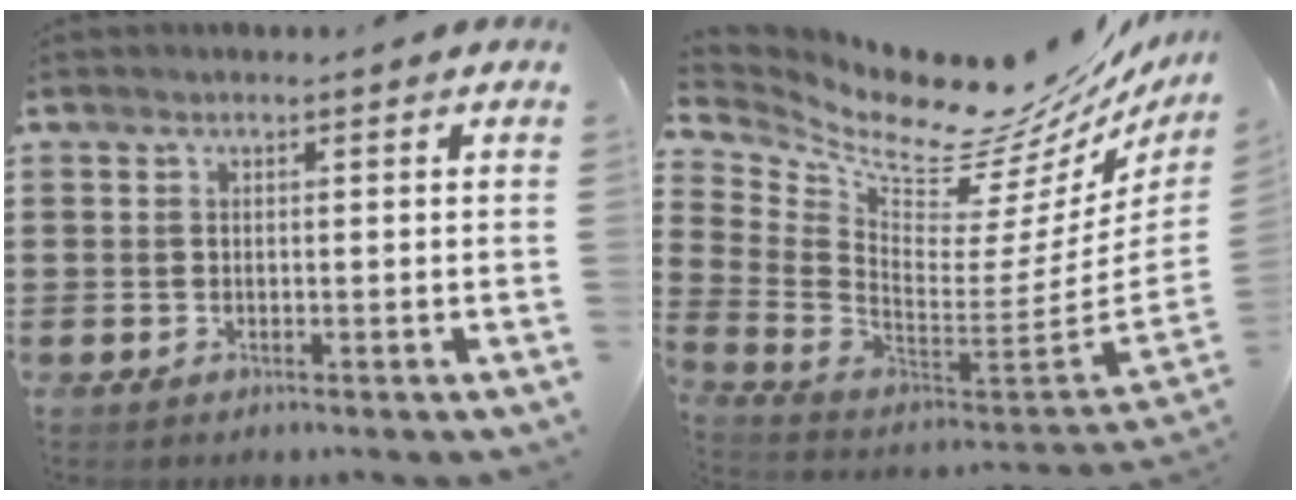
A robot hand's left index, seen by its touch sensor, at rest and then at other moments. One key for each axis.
{"total": 11.3, "fx": 10.6, "fy": 1.8, "fz": 3.6, "tx": -0.090, "ty": -0.108, "tz": 0.170}